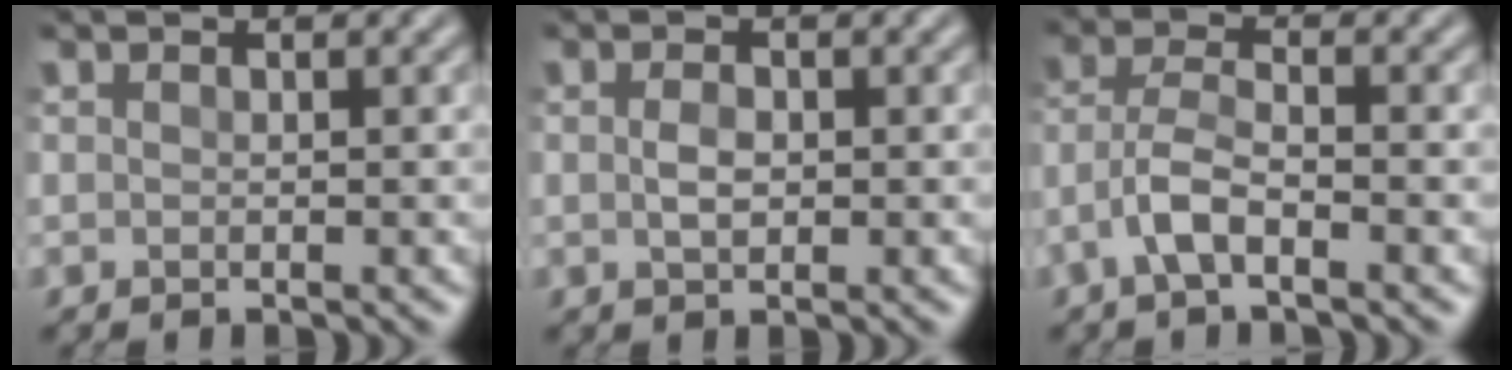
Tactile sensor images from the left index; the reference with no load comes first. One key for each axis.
{"total": 1.6, "fx": -0.3, "fy": 1.0, "fz": 1.2, "tx": -0.028, "ty": -0.003, "tz": -0.006}
{"total": 3.4, "fx": -2.0, "fy": 0.9, "fz": 2.6, "tx": -0.059, "ty": 0.003, "tz": -0.050}